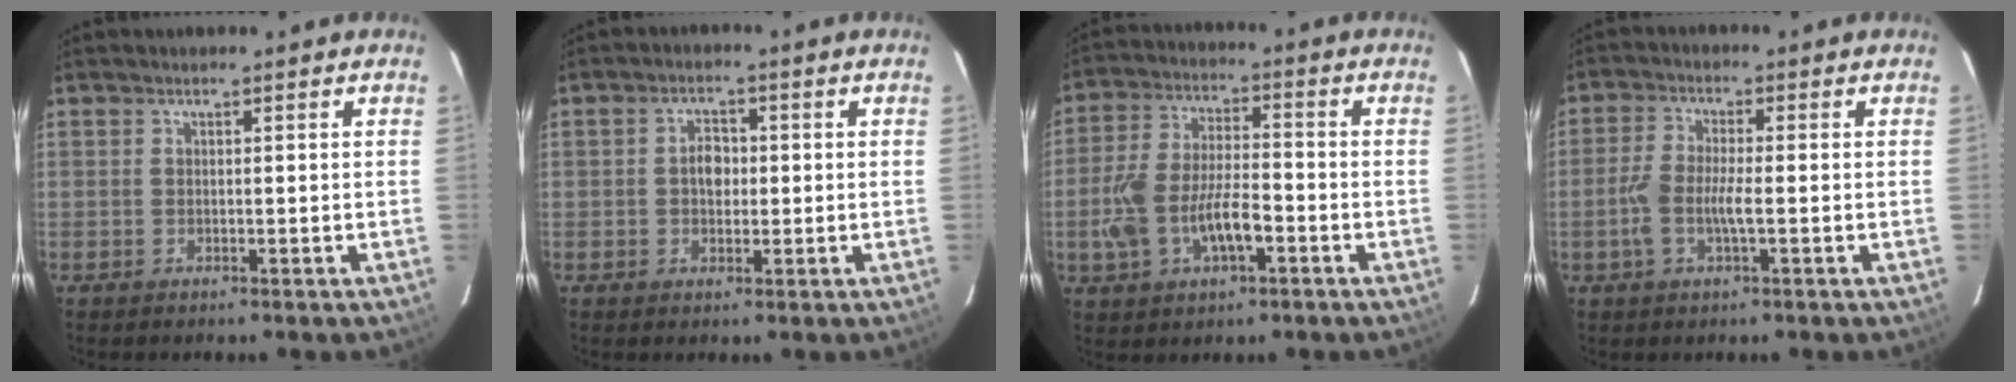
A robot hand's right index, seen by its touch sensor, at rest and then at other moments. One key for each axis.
{"total": 3.5, "fx": 0.0, "fy": 2.7, "fz": 2.2, "tx": -0.037, "ty": 0.010, "tz": 0.001}
{"total": 11.7, "fx": -4.0, "fy": 5.3, "fz": 9.6, "tx": -0.208, "ty": 0.003, "tz": -0.067}
{"total": 5.6, "fx": -1.5, "fy": 1.7, "fz": 5.2, "tx": -0.115, "ty": 0.003, "tz": -0.030}